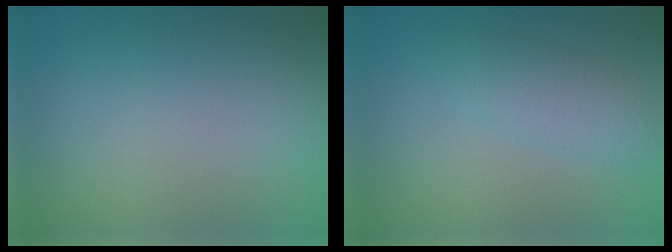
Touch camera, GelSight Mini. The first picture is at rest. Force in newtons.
{"total": 2.4, "press": 2.4, "slide": 0.1}